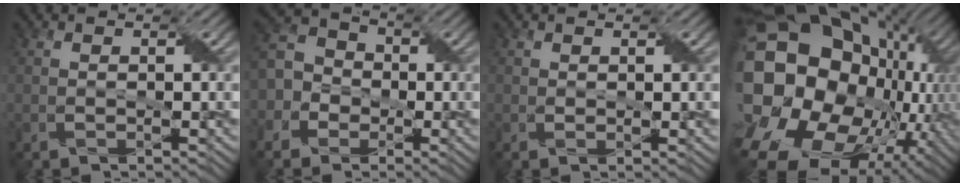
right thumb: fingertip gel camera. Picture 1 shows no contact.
{"total": 7.0, "force": [-1.6, 6.3, 2.6], "torque": [-0.086, 0.005, -0.061]}
{"total": 1.1, "force": [0.4, 0.4, 0.9], "torque": [-0.016, 0.000, 0.010]}
{"total": 24.2, "force": [-0.5, 19.0, 15.1], "torque": [-0.293, -0.035, -0.044]}